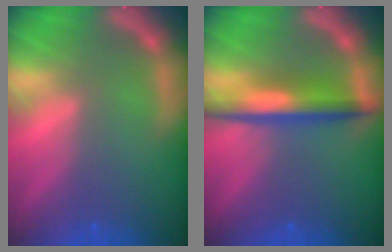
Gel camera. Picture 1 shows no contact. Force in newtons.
{"total": 5.0}